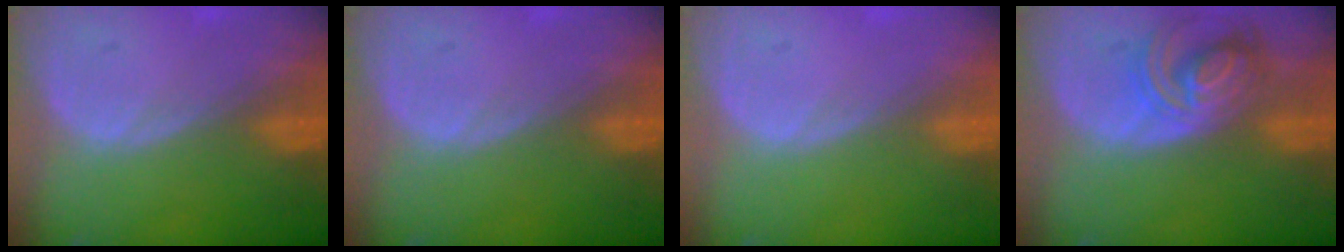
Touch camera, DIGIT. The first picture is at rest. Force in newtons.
{"total": 0.0}
{"total": 0.0}
{"total": 7.6, "press": 6.8, "slide": 3.5}